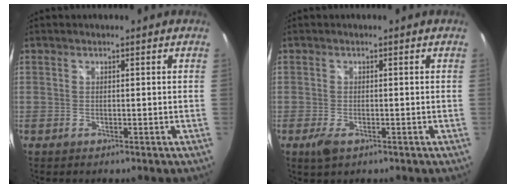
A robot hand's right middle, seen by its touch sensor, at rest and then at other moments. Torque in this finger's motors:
{"motor_torque": [0.68, -0.62, 0.23, 0.06]}